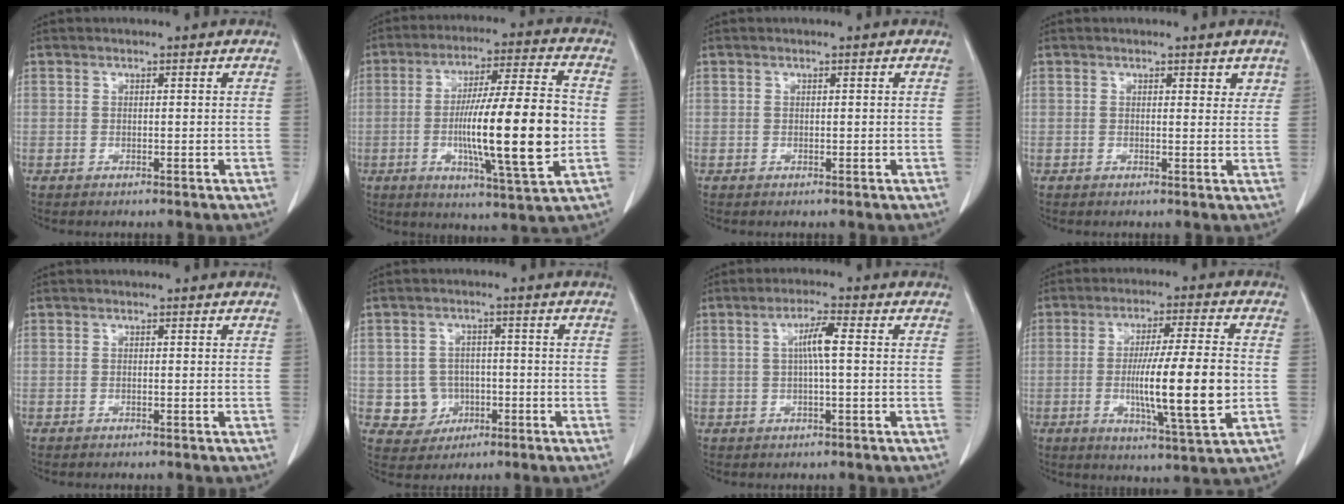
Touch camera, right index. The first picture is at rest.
{"total": 18.1, "force": [-2.3, 1.2, 17.9], "torque": [-0.300, -0.005, -0.037]}
{"total": 0.0}
{"total": 2.3, "force": [1.6, 1.0, 1.2], "torque": [-0.008, -0.006, 0.021]}
{"total": 0.0}
{"total": 5.3, "force": [-0.9, 5.1, 0.8], "torque": [-0.007, 0.010, -0.006]}
{"total": 4.0, "force": [0.6, 0.3, 3.9], "torque": [-0.072, 0.009, 0.011]}
{"total": 13.6, "force": [-1.7, 0.3, 13.5], "torque": [-0.227, -0.014, -0.030]}